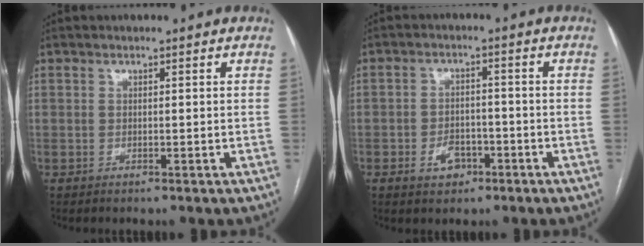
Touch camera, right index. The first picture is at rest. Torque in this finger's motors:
{"motor_torque": [-0.17, -0.17, -0.01, -0.01]}